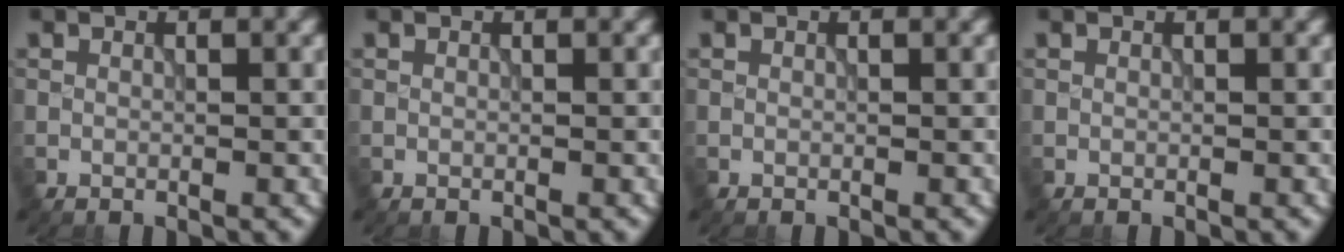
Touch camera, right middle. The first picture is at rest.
{"total": 0.0}
{"total": 0.0}
{"total": 0.0}